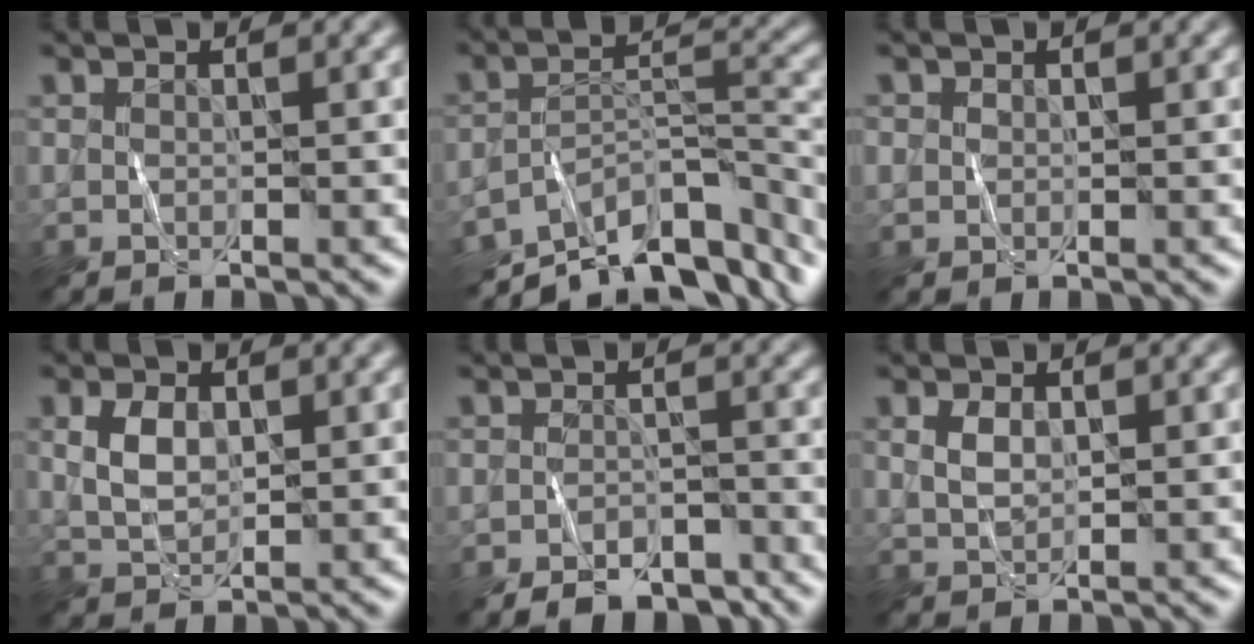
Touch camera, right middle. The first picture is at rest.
{"total": 11.8, "force": [-8.4, 4.2, 7.1], "torque": [-0.113, 0.004, -0.137]}
{"total": 0.6, "force": [0.1, 0.6, 0.1], "torque": [0.003, 0.001, -0.003]}
{"total": 2.8, "force": [0.9, 1.8, 1.9], "torque": [-0.042, 0.001, 0.020]}
{"total": 4.6, "force": [-3.6, 2.1, 2.1], "torque": [-0.030, -0.001, -0.056]}
{"total": 1.7, "force": [0.8, 1.1, 1.0], "torque": [-0.022, 0.001, 0.016]}